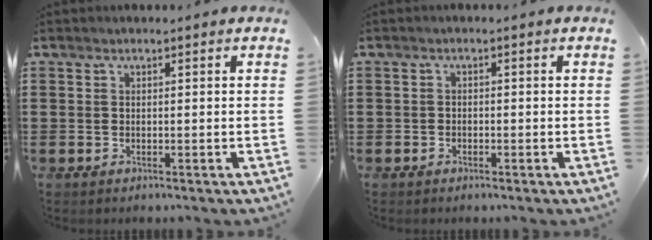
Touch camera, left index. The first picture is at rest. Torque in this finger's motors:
{"motor_torque": [-0.14, 0.28, -0.02, -0.01]}